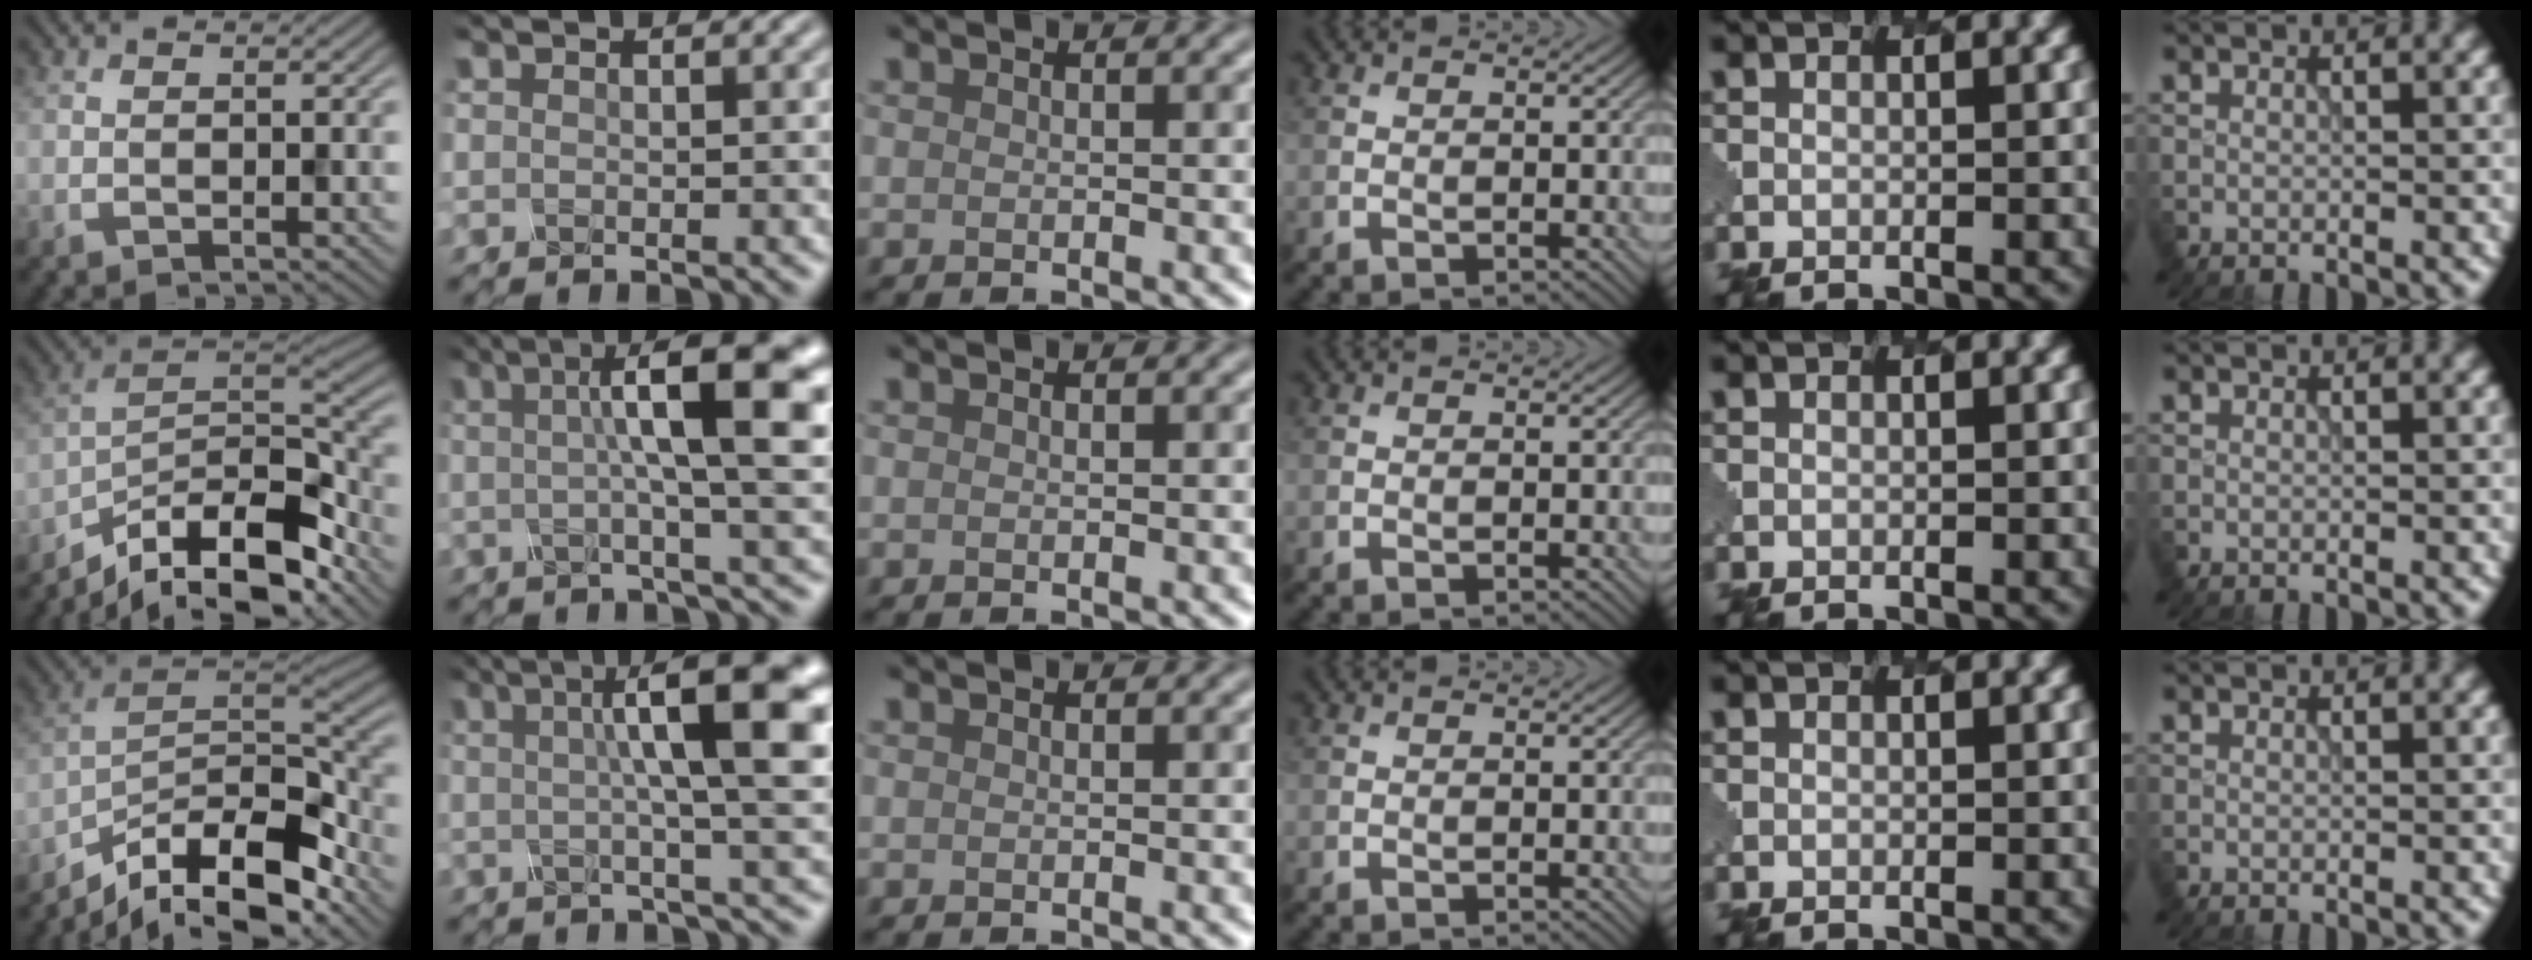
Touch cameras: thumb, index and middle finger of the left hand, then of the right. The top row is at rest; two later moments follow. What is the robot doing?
{"motion": "twist", "object": "rubiks cube"}